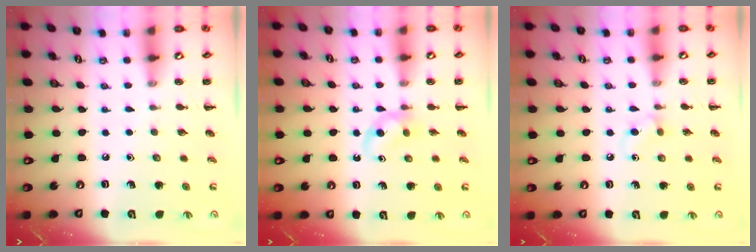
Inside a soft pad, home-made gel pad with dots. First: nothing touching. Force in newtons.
{"total": 3.4, "press": 3.2, "slide": 1.4}
{"total": 4.3, "press": 4.1, "slide": 1.2}